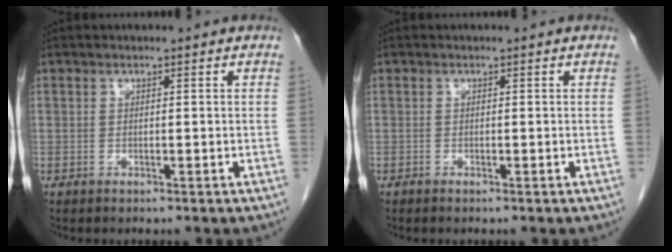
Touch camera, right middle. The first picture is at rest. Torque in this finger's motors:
{"motor_torque": [-0.30, 0.17, 0.00, -0.01]}